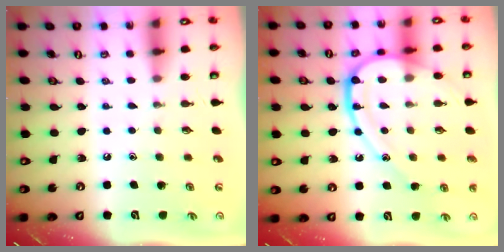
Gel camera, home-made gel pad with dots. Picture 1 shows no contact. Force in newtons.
{"total": 15.3, "press": 15.2, "slide": 1.6}